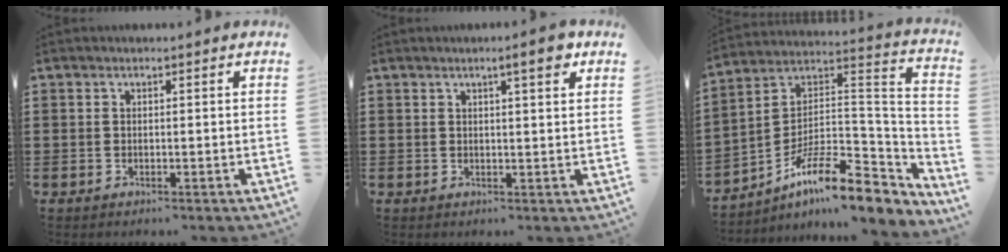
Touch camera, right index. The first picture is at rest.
{"total": 3.7, "force": [2.1, 0.5, 3.0], "torque": [-0.039, -0.005, 0.029]}
{"total": 12.4, "force": [-8.9, 3.5, 7.9], "torque": [-0.128, 0.008, -0.165]}